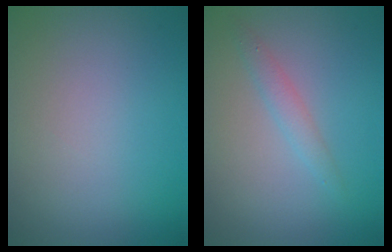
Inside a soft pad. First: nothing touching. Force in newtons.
{"total": 1.4, "press": 1.4, "slide": 0.1}